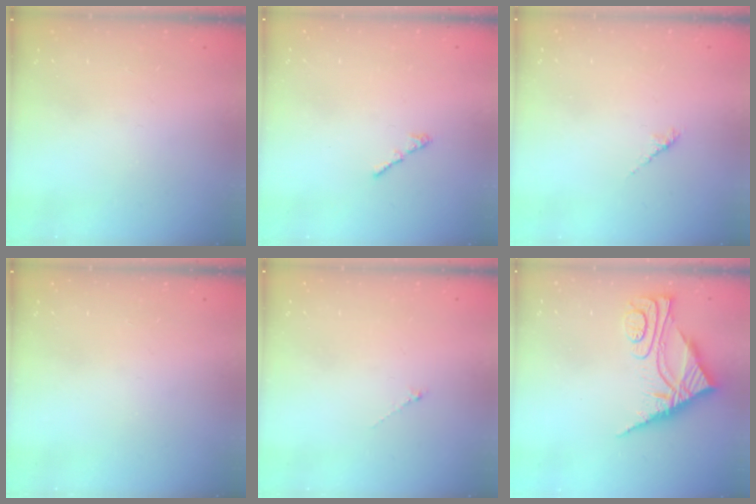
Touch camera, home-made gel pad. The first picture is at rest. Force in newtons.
{"total": 1.2, "press": 1.1, "slide": 0.5}
{"total": 2.6, "press": 2.4, "slide": 0.7}
{"total": 0.0}
{"total": 0.6, "press": 0.5, "slide": 0.3}
{"total": 8.8, "press": 8.8, "slide": 0.7}